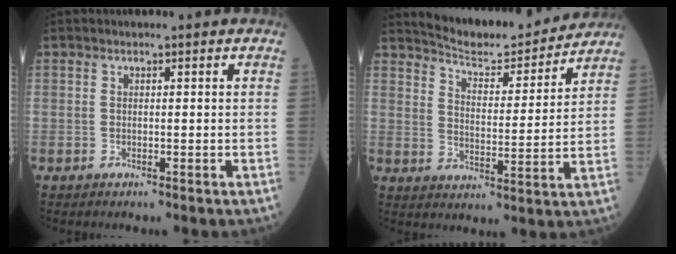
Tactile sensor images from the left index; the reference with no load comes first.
{"total": 13.0, "force": [12.5, 1.6, 3.0], "torque": [-0.049, -0.005, 0.186]}